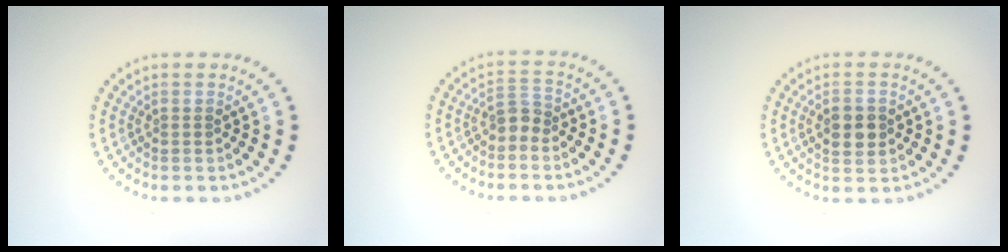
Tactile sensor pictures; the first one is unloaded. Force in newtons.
{"total": 1.8, "press": 1.5, "slide": 1.1}
{"total": 3.3, "press": 3.3, "slide": 0.1}